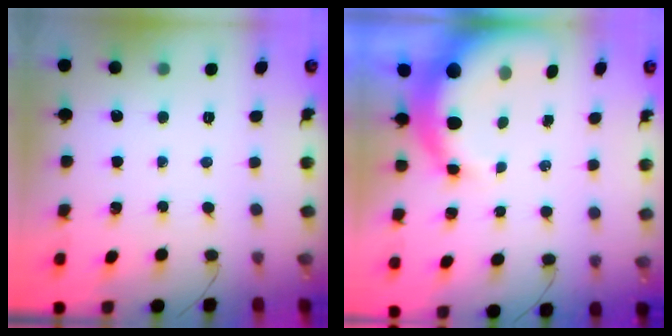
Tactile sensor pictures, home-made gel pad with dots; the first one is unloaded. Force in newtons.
{"total": 10.0, "press": 9.9, "slide": 1.8}